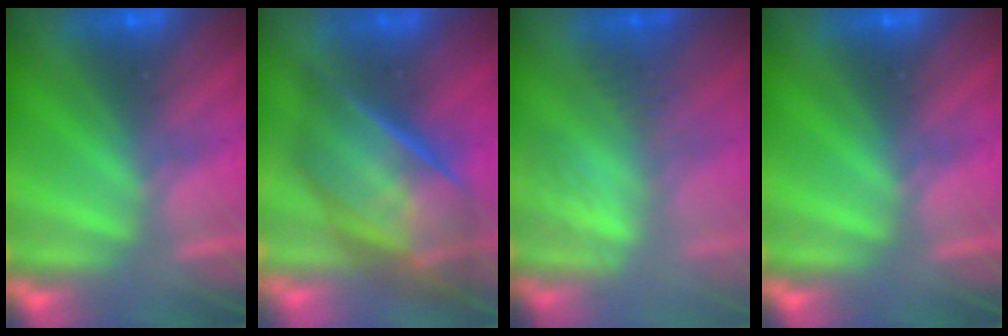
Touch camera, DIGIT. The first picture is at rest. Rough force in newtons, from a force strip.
{"total": 7.5}
{"total": 2.9}
{"total": 0.0}